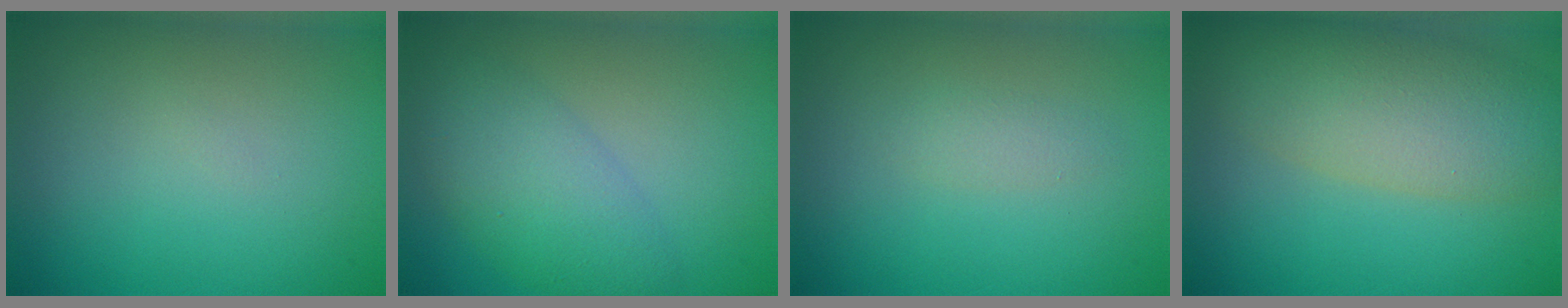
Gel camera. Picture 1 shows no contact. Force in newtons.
{"total": 4.7, "press": 4.7, "slide": 0.3}
{"total": 1.1, "press": 1.1, "slide": 0.1}
{"total": 6.9, "press": 6.9, "slide": 0.3}